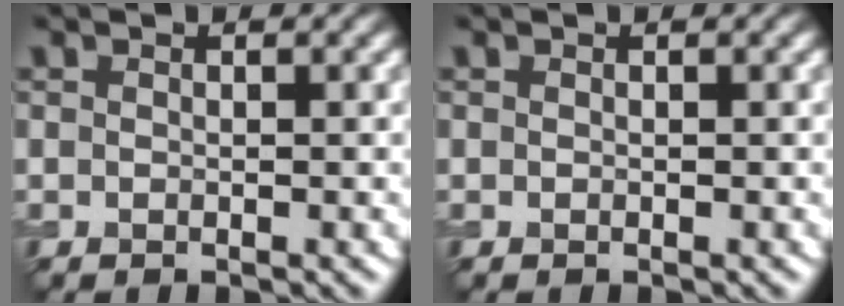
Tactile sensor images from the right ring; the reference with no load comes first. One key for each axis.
{"total": 0.0}